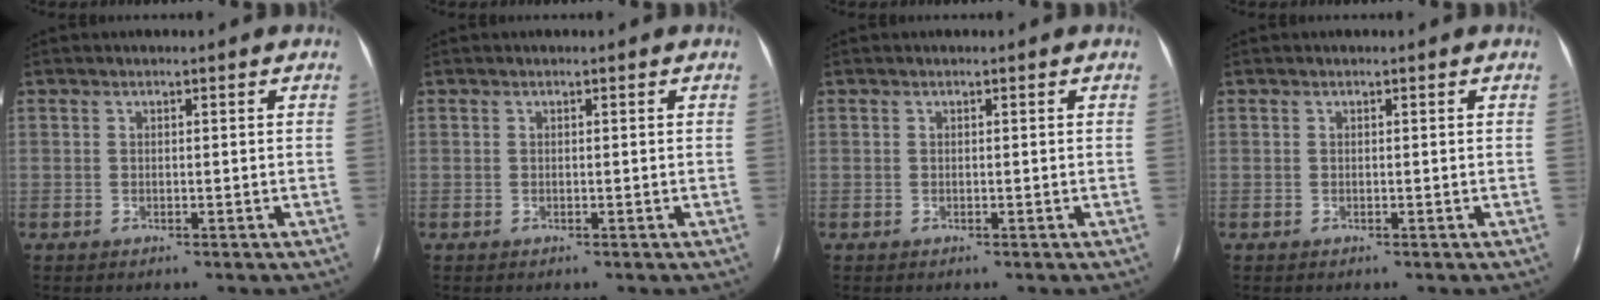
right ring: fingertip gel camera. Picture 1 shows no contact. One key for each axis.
{"total": 0.0}
{"total": 0.0}
{"total": 0.0}